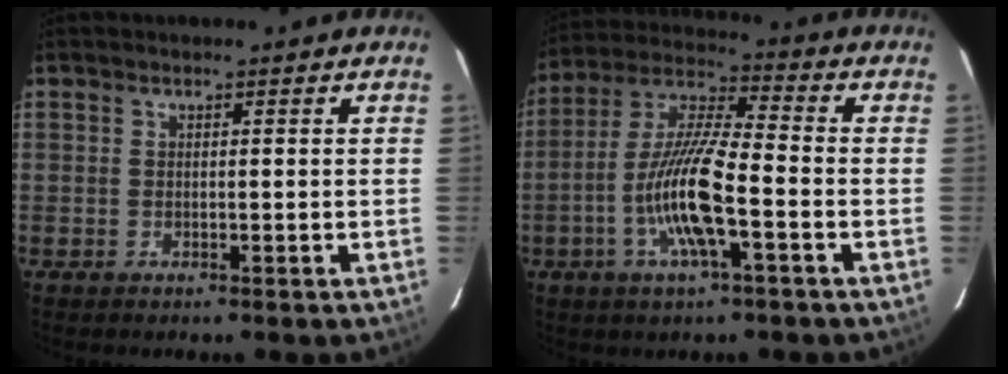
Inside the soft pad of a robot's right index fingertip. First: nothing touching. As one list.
[{"total": 13.1, "force": [-3.9, 1.8, 12.4], "torque": [-0.247, 0.000, -0.074]}]